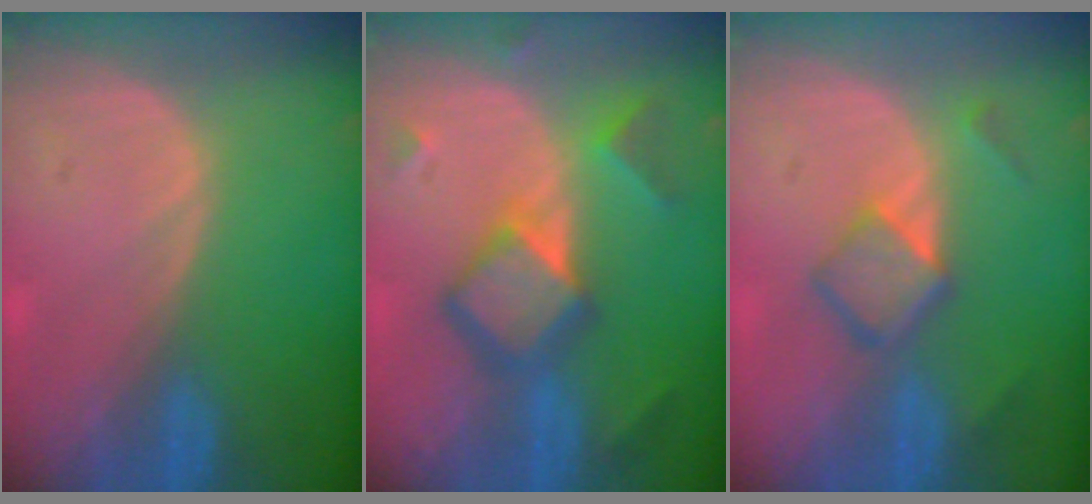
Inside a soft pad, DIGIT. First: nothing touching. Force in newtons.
{"total": 7.9, "press": 7.9, "slide": 0.5}
{"total": 5.1, "press": 4.7, "slide": 1.8}